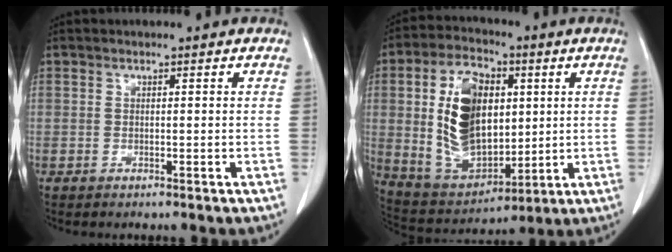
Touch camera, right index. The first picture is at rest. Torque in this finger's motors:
{"motor_torque": [0.70, 0.11, 0.80, 0.21]}